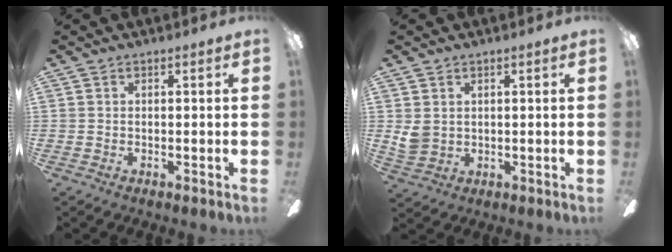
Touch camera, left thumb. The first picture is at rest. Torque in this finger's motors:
{"motor_torque": [0.62, 0.66, 0.47, -0.33, 0.06]}